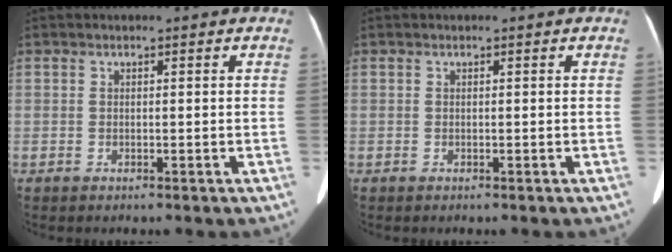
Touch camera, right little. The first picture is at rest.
{"total": 0.0}